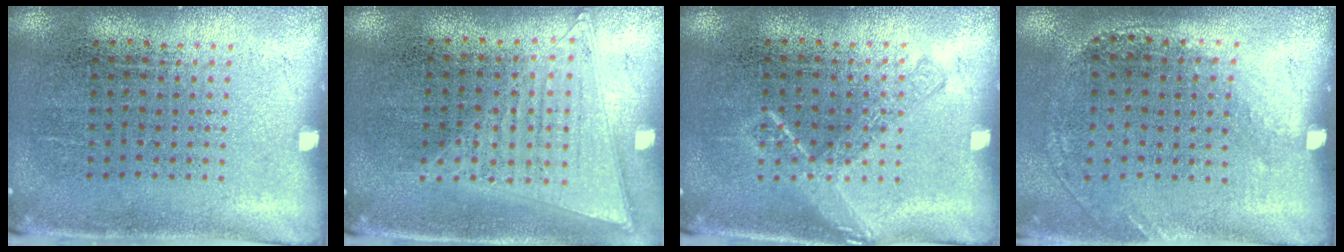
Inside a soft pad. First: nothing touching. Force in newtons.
{"total": 1.0, "press": 1.0, "slide": 0.4}
{"total": 2.1, "press": 2.0, "slide": 0.2}
{"total": 1.3, "press": 1.0, "slide": 0.8}